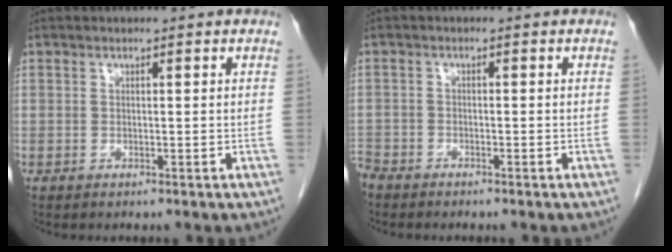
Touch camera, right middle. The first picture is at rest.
{"total": 3.1, "force": [-2.9, 0.9, 0.4], "torque": [-0.006, -0.006, -0.057]}